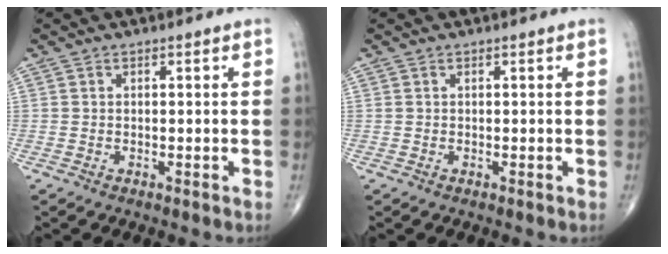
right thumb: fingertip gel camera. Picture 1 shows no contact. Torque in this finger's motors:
{"motor_torque": [-0.23, -0.06, 0.17, 0.13, -0.02]}